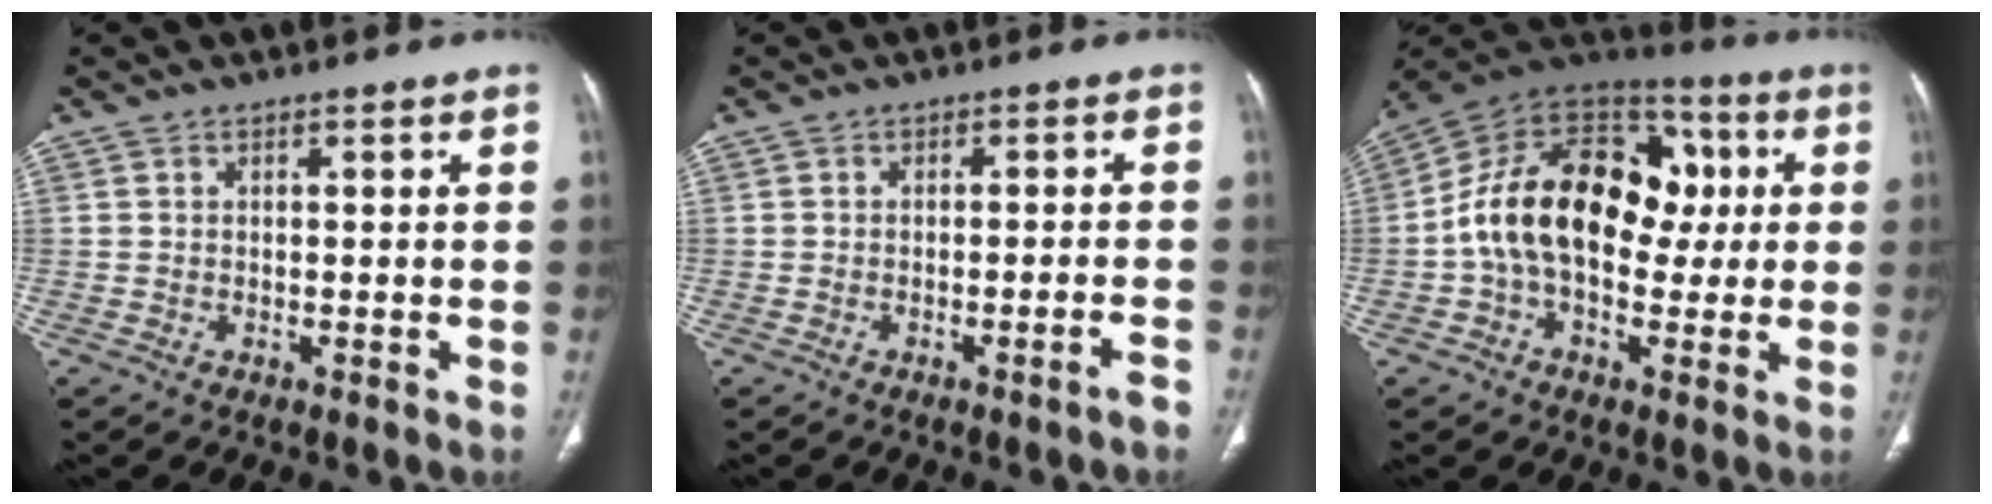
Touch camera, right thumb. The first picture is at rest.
{"total": 2.7, "force": [-1.8, -0.1, 2.0], "torque": [-0.040, 0.009, -0.022]}
{"total": 20.8, "force": [0.5, 14.1, 15.3], "torque": [-0.235, 0.046, 0.000]}